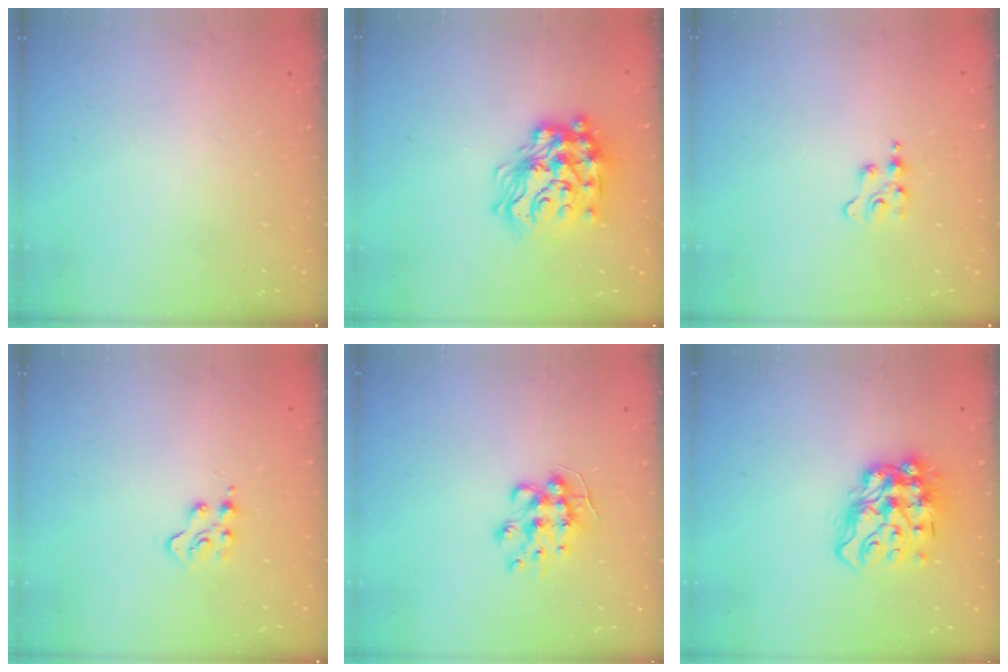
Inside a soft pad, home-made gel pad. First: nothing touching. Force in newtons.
{"total": 20.2, "press": 20.2, "slide": 1.2}
{"total": 2.5, "press": 2.4, "slide": 0.4}
{"total": 5.2, "press": 5.2, "slide": 0.5}
{"total": 9.0, "press": 9.0, "slide": 0.1}
{"total": 16.6, "press": 16.5, "slide": 1.6}